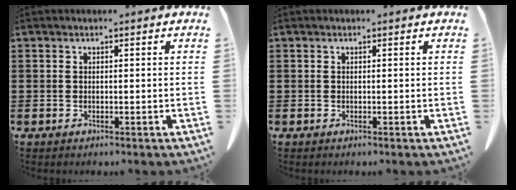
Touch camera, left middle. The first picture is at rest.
{"total": 0.0}